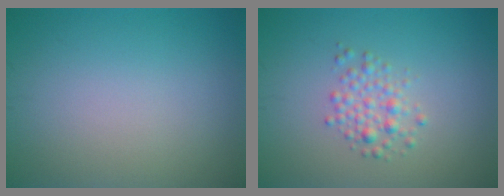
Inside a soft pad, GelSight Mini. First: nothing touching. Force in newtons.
{"total": 2.2, "press": 2.2, "slide": 0.1}